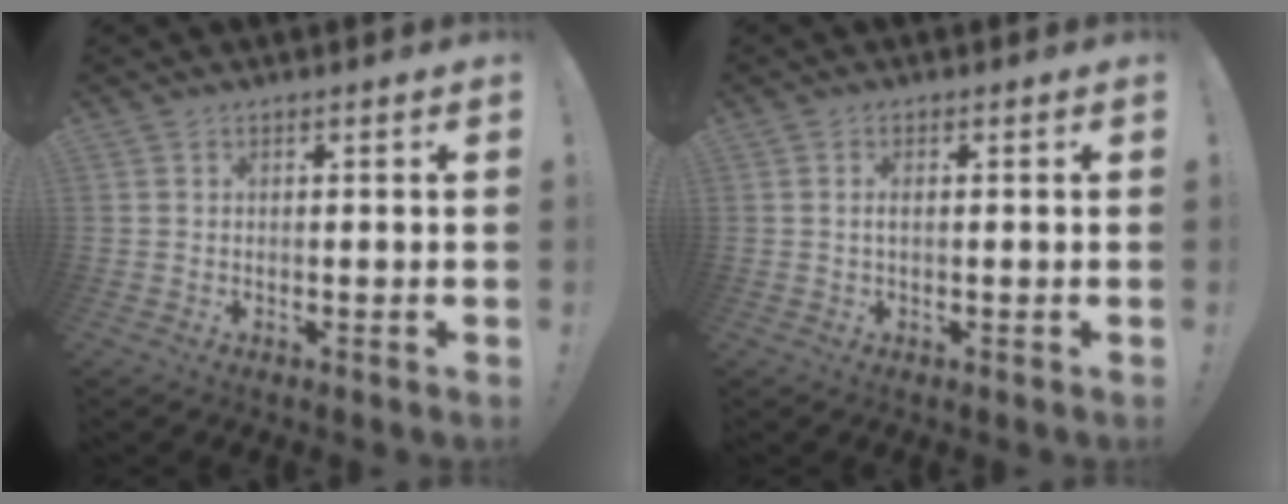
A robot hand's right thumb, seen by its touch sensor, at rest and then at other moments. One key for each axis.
{"total": 1.6, "fx": -0.2, "fy": 0.4, "fz": 1.6, "tx": -0.029, "ty": 0.003, "tz": -0.005}